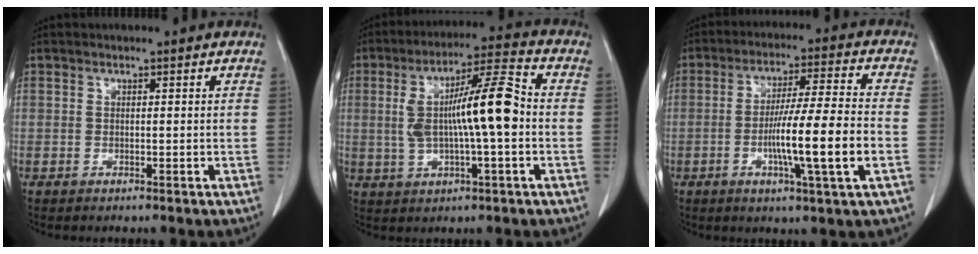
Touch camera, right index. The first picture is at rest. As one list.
[{"total": 12.3, "force": [0.0, 1.5, 12.2], "torque": [-0.220, 0.022, -0.002]}, {"total": 12.5, "force": [-3.2, -0.4, 12.1], "torque": [-0.210, -0.004, -0.059]}]